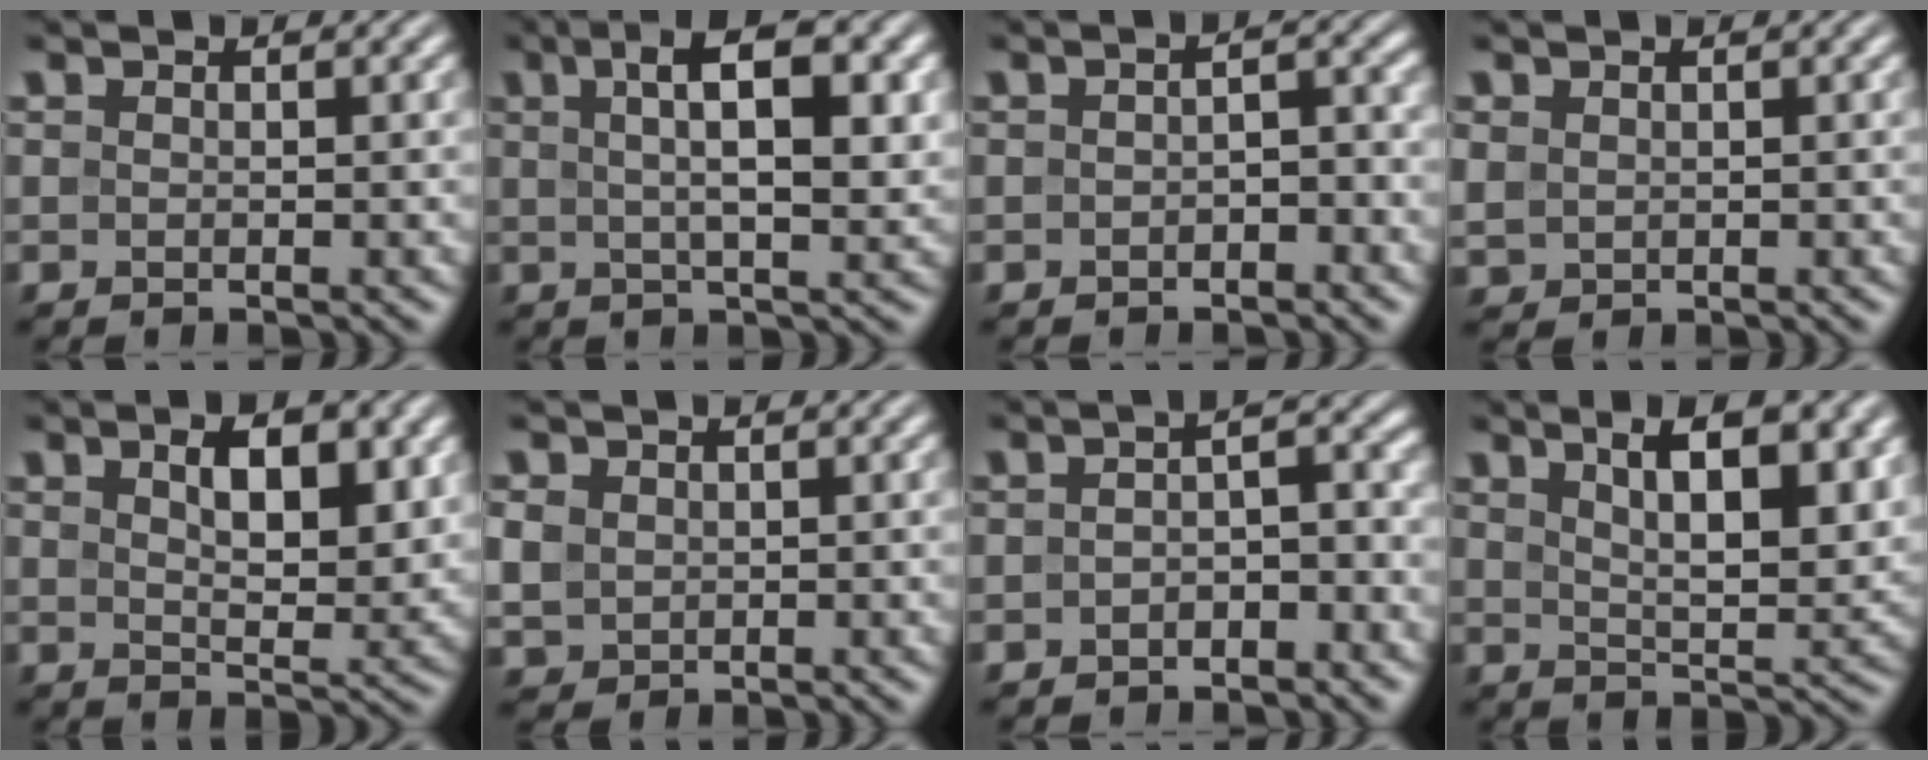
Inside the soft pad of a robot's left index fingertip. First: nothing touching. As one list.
[{"total": 7.3, "force": [2.0, 2.3, 6.7], "torque": [-0.097, 0.011, 0.029]}, {"total": 2.2, "force": [-0.8, 1.0, 1.7], "torque": [-0.027, 0.004, -0.016]}, {"total": 1.2, "force": [0.6, 1.0, 0.4], "torque": [-0.013, -0.001, 0.016]}, {"total": 5.6, "force": [2.0, 2.6, 4.5], "torque": [-0.071, -0.003, 0.036]}, {"total": 2.5, "force": [0.3, 2.3, 1.0], "torque": [-0.036, 0.001, 0.008]}, {"total": 3.3, "force": [-1.5, 1.6, 2.4], "torque": [-0.035, 0.008, -0.030]}, {"total": 7.9, "force": [3.5, 2.8, 6.5], "torque": [-0.086, 0.005, 0.055]}]